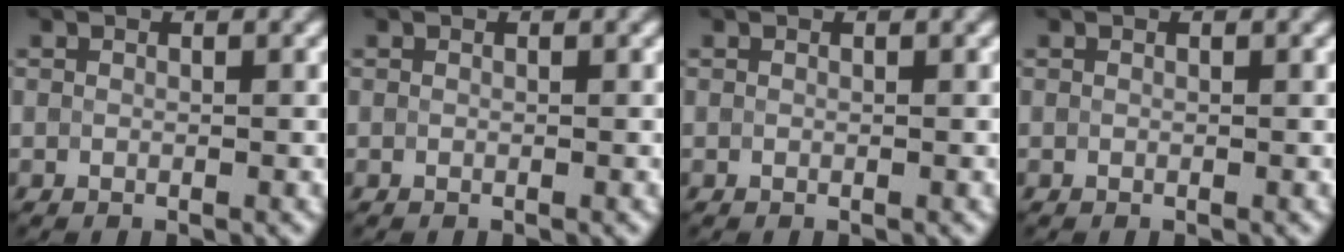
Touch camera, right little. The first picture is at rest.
{"total": 0.0}
{"total": 0.0}
{"total": 0.0}